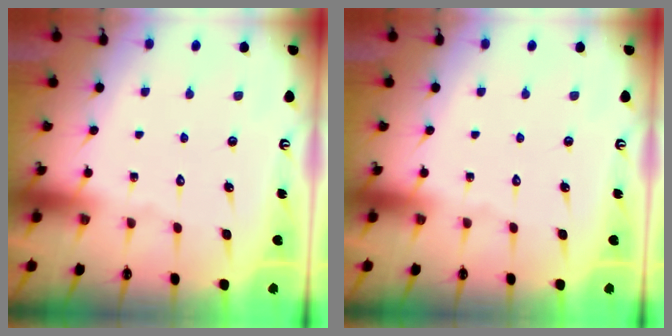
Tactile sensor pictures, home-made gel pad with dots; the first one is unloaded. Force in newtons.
{"total": 0.0}